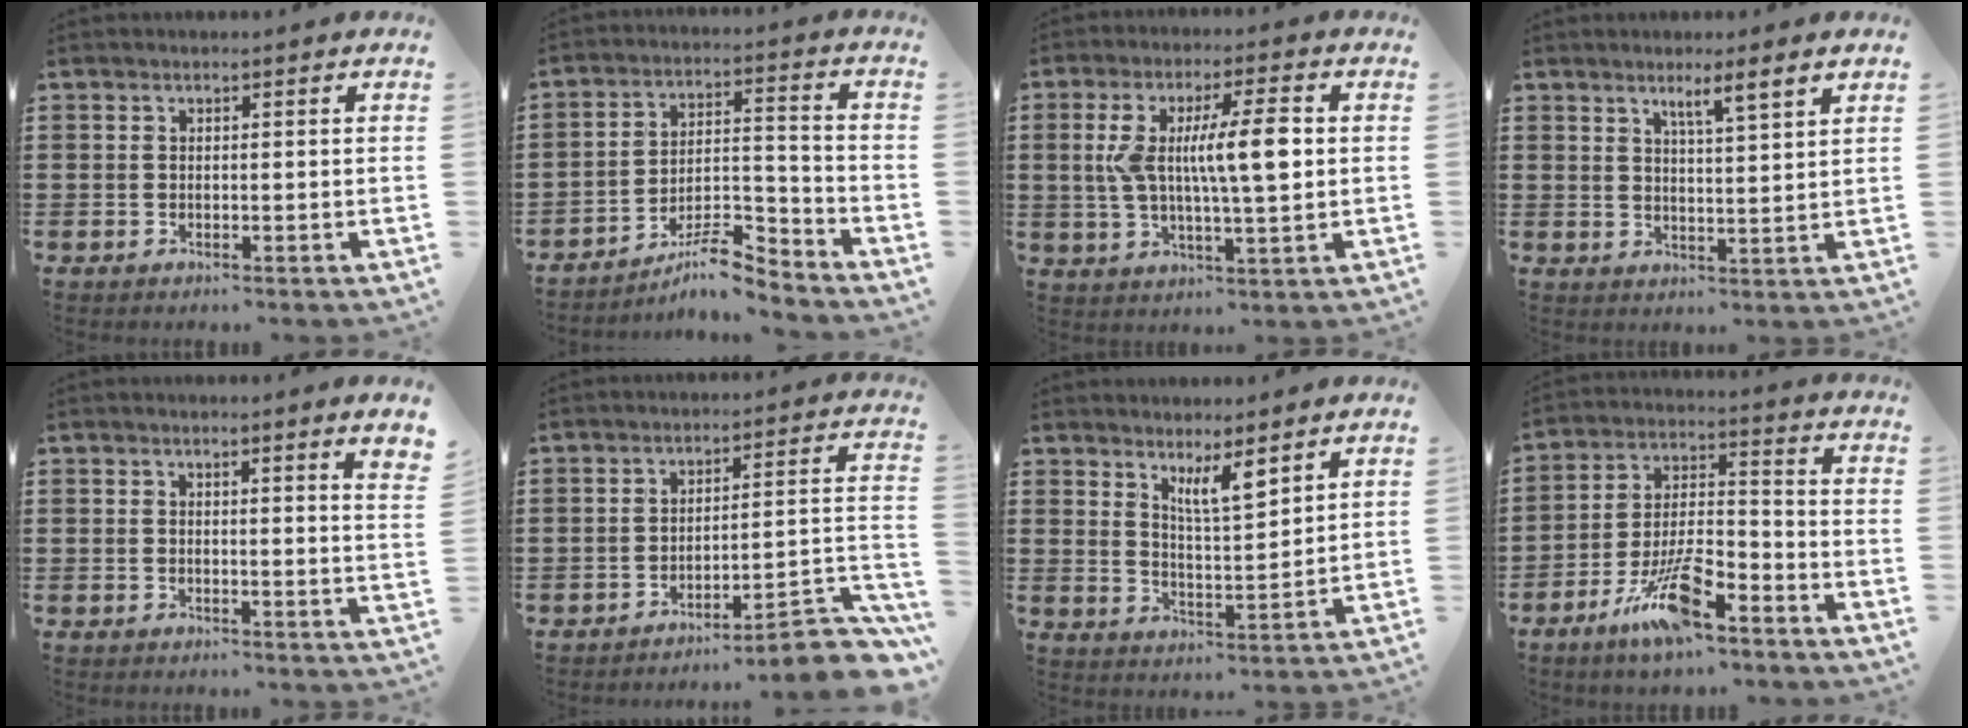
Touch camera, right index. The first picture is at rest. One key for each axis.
{"total": 8.4, "fx": -7.0, "fy": 2.1, "fz": 4.1, "tx": -0.065, "ty": 0.022, "tz": -0.131}
{"total": 10.3, "fx": 1.4, "fy": 2.5, "fz": 9.9, "tx": -0.187, "ty": 0.006, "tz": 0.021}
{"total": 3.4, "fx": 2.3, "fy": -0.2, "fz": 2.4, "tx": -0.045, "ty": -0.004, "tz": 0.035}
{"total": 1.9, "fx": 1.6, "fy": -0.5, "fz": 0.8, "tx": -0.010, "ty": -0.006, "tz": 0.028}
{"total": 7.1, "fx": -5.7, "fy": 0.8, "fz": 4.1, "tx": -0.061, "ty": -0.003, "tz": -0.109}
{"total": 5.3, "fx": 4.1, "fy": 0.8, "fz": 3.3, "tx": -0.067, "ty": -0.012, "tz": 0.070}
{"total": 11.0, "fx": -7.0, "fy": 3.1, "fz": 7.9, "tx": -0.158, "ty": 0.011, "tz": -0.131}